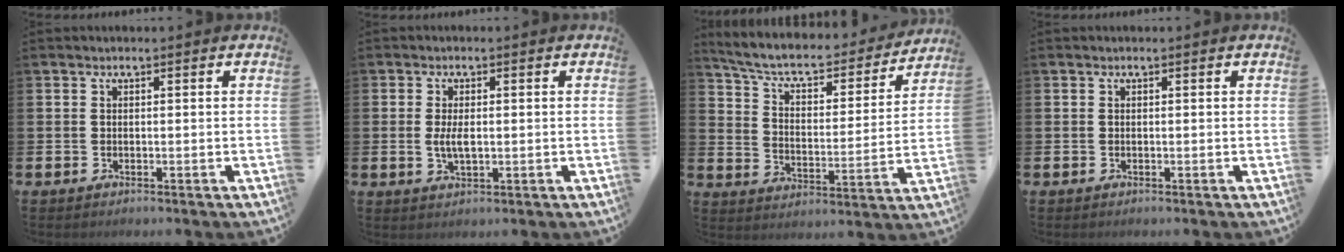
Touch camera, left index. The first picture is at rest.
{"total": 2.9, "force": [0.1, 1.3, 2.6], "torque": [-0.040, -0.001, -0.003]}
{"total": 7.2, "force": [6.4, 2.0, 2.7], "torque": [-0.080, -0.048, 0.104]}
{"total": 0.0}